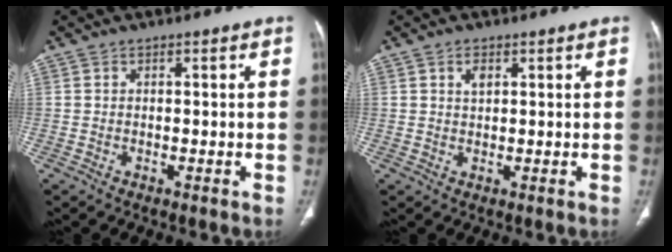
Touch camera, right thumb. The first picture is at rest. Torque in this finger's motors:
{"motor_torque": [-0.82, 0.24, -0.15, 0.19, 0.08]}